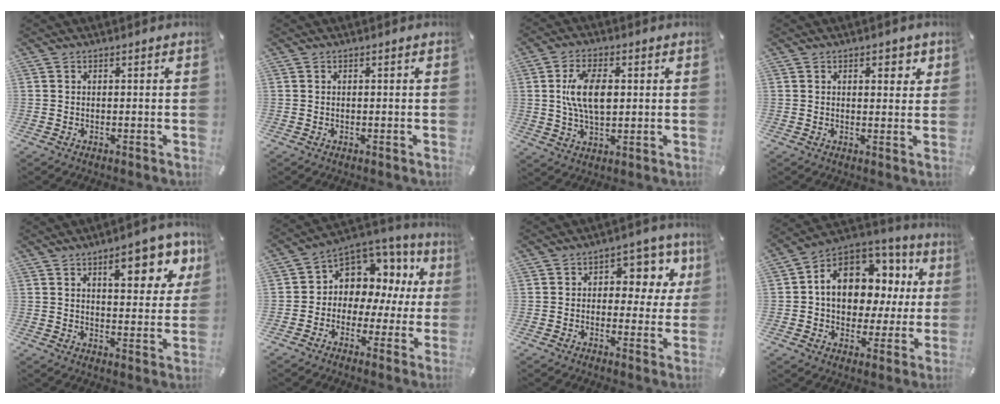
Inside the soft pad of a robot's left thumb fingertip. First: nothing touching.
{"total": 0.0}
{"total": 9.6, "force": [1.4, 5.4, 7.8], "torque": [-0.164, -0.001, 0.018]}
{"total": 3.0, "force": [1.5, 1.8, 1.9], "torque": [-0.017, -0.002, 0.018]}
{"total": 13.0, "force": [6.7, 5.4, 9.7], "torque": [-0.125, -0.021, 0.107]}
{"total": 8.8, "force": [2.7, 7.8, 3.1], "torque": [-0.054, -0.036, 0.055]}
{"total": 9.2, "force": [2.8, 6.3, 6.0], "torque": [-0.066, -0.017, 0.042]}
{"total": 13.2, "force": [3.2, 10.1, 7.9], "torque": [-0.126, -0.024, 0.061]}